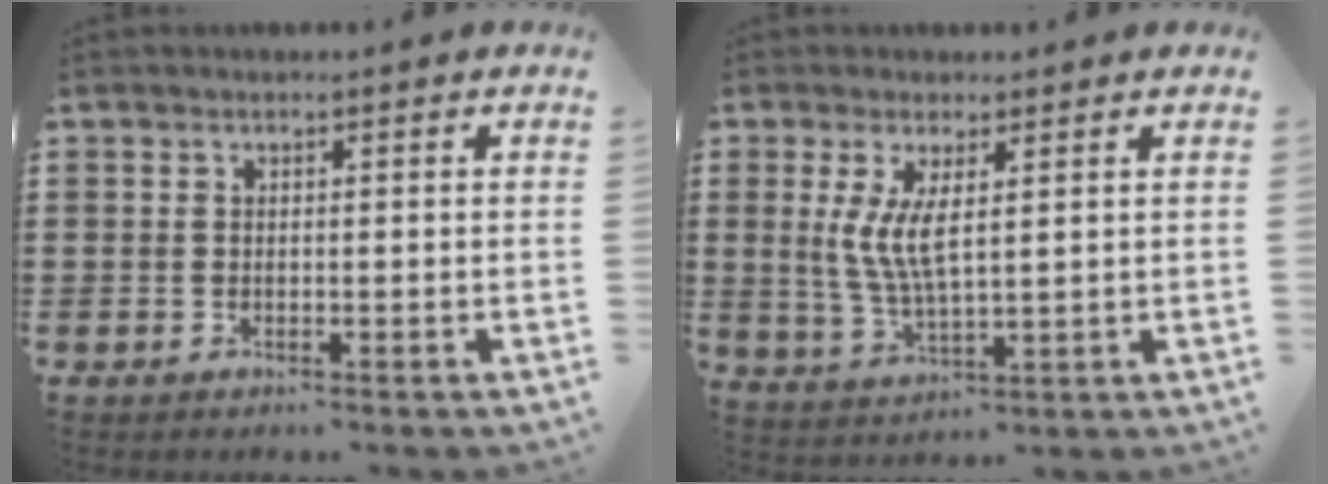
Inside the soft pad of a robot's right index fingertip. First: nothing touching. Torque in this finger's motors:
{"motor_torque": [0.64, -0.23, 0.38, 0.21]}